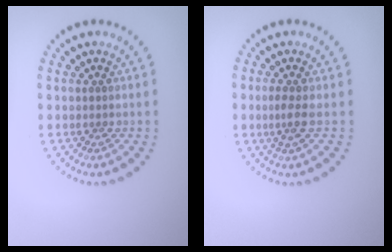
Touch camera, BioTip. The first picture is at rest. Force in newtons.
{"total": 1.5, "press": 1.3, "slide": 0.7}